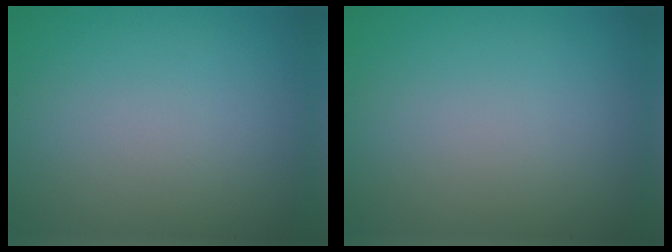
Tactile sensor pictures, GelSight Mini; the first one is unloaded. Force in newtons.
{"total": 0.0}